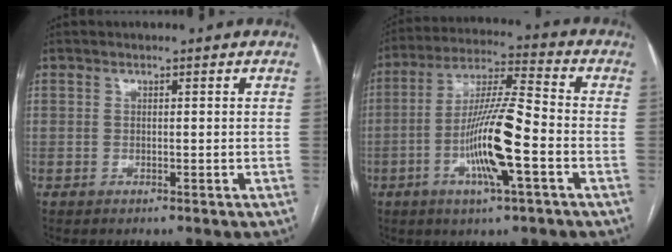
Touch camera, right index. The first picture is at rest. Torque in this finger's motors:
{"motor_torque": [1.95, -0.06, 0.37, 0.21]}